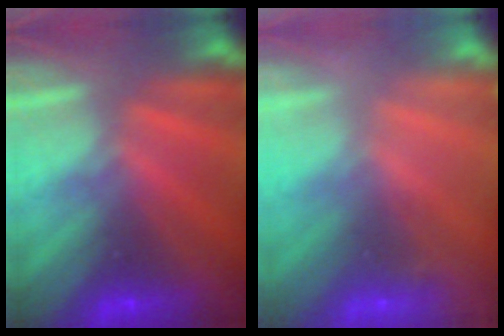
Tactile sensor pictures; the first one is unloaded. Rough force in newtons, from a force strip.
{"total": 2.3}